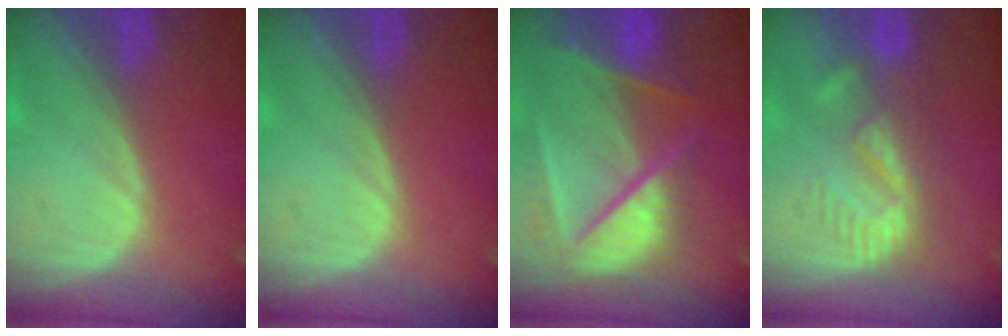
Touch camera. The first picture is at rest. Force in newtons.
{"total": 0.0}
{"total": 9.9, "press": 8.5, "slide": 5.1}
{"total": 6.0, "press": 5.8, "slide": 1.5}